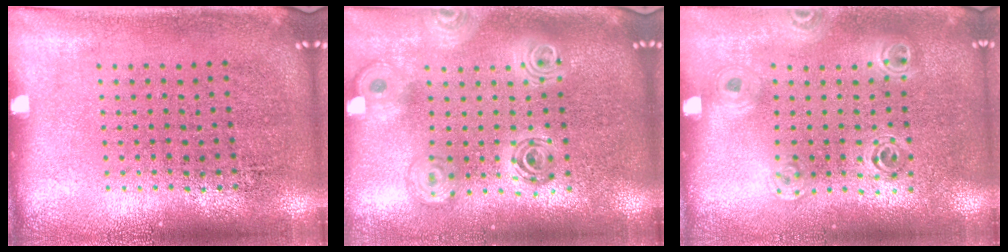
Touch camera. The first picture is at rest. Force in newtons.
{"total": 2.1, "press": 1.7, "slide": 1.2}
{"total": 1.2, "press": 1.2, "slide": 0.3}